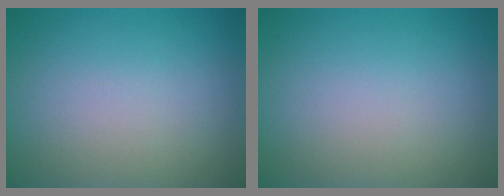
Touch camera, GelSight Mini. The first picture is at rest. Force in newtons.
{"total": 0.0}